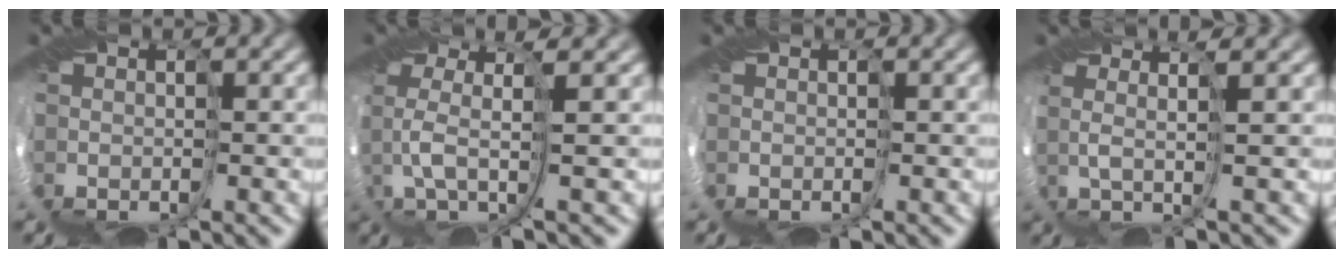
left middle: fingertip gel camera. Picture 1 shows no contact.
{"total": 3.4, "force": [-0.2, -0.2, 3.4], "torque": [-0.085, 0.012, -0.007]}
{"total": 0.0}
{"total": 2.0, "force": [0.6, -0.9, 1.7], "torque": [-0.036, 0.009, 0.008]}